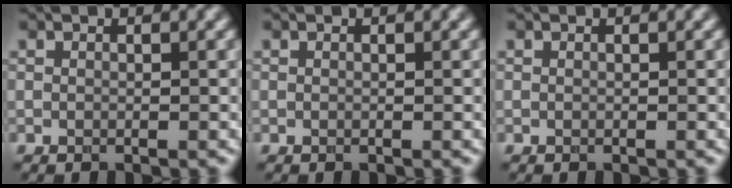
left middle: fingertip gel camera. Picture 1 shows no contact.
{"total": 0.0}
{"total": 0.0}